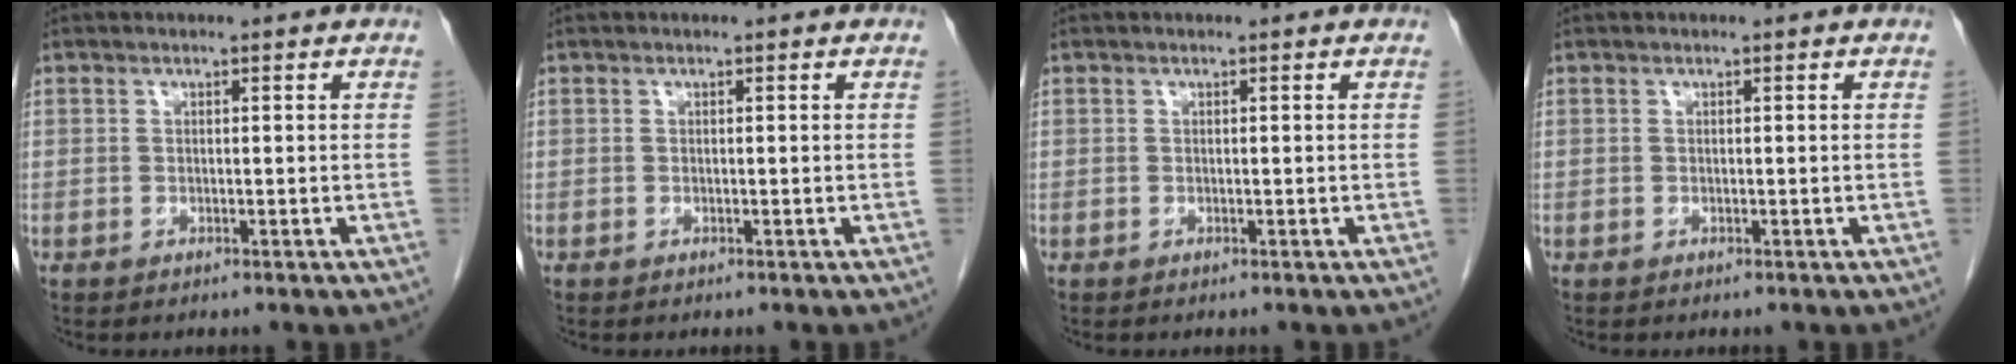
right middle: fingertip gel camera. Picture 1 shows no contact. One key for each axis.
{"total": 0.0}
{"total": 0.0}
{"total": 0.0}